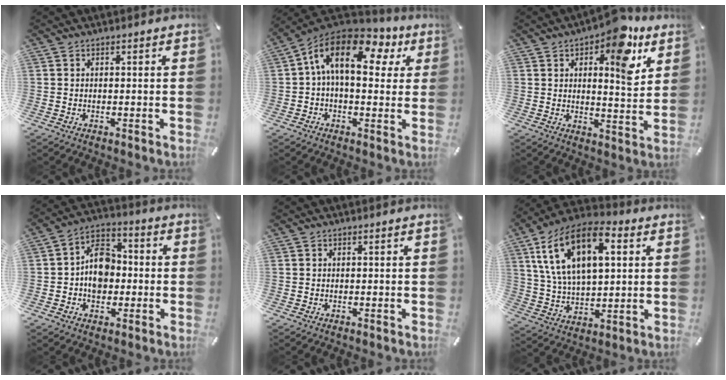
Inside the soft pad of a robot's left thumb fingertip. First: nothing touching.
{"total": 15.9, "force": [5.2, 8.6, 12.3], "torque": [-0.230, -0.011, 0.085]}
{"total": 13.3, "force": [7.2, 5.8, 9.6], "torque": [-0.110, -0.045, 0.113]}
{"total": 10.0, "force": [-0.9, 8.1, 5.7], "torque": [-0.090, 0.023, -0.013]}
{"total": 0.0}
{"total": 18.8, "force": [7.3, 10.9, 13.4], "torque": [-0.277, -0.009, 0.123]}